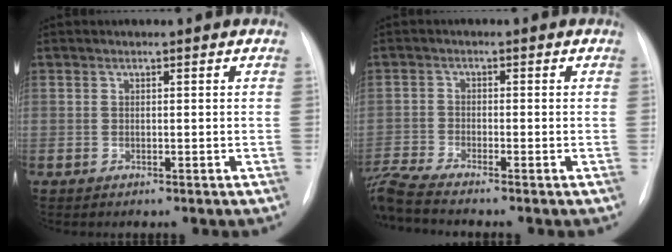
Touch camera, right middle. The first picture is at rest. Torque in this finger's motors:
{"motor_torque": [0.21, -1.14, 0.00, 0.05]}